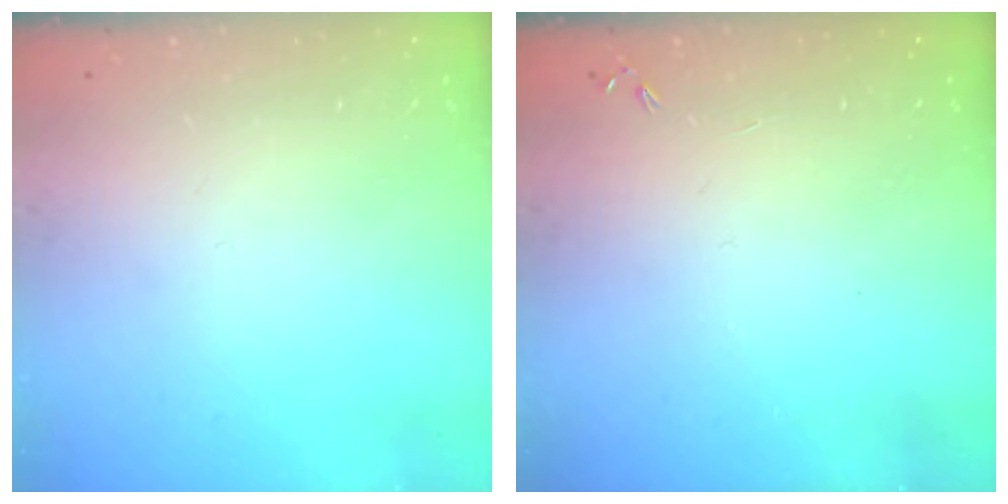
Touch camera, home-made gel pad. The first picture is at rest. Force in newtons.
{"total": 0.0}